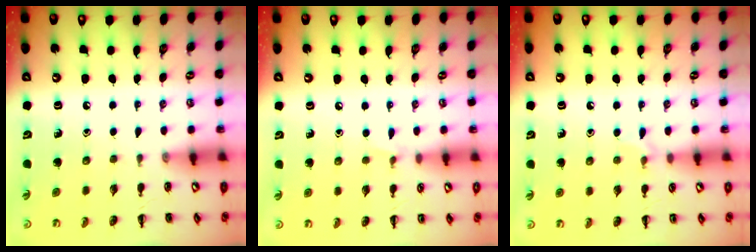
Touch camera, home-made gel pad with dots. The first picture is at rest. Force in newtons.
{"total": 3.5, "press": 3.4, "slide": 1.1}
{"total": 5.4, "press": 5.2, "slide": 1.7}